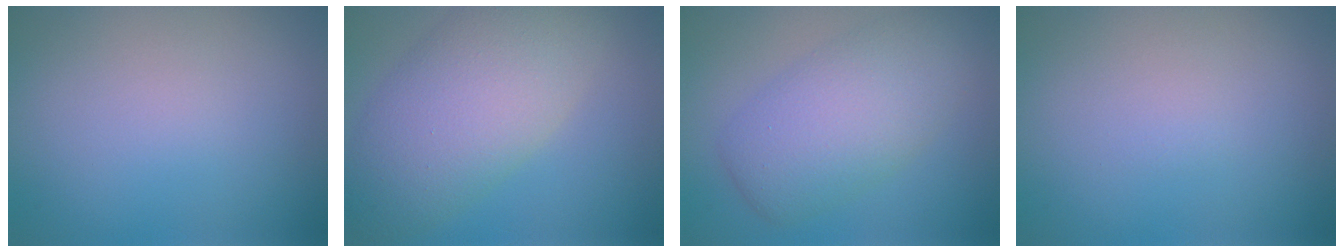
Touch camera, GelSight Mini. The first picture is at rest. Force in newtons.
{"total": 8.6, "press": 8.6, "slide": 0.4}
{"total": 6.1, "press": 6.1, "slide": 0.1}
{"total": 0.0}